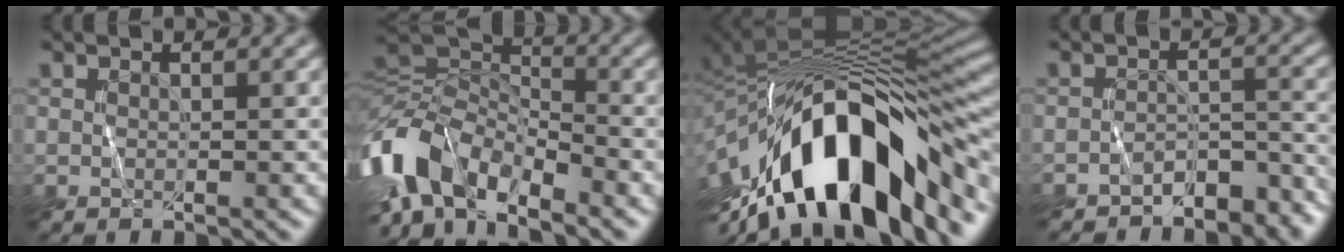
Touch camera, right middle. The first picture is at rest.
{"total": 9.8, "force": [-5.7, 5.2, 6.1], "torque": [-0.118, -0.003, -0.118]}
{"total": 16.2, "force": [-6.5, 7.3, 13.0], "torque": [-0.201, 0.020, -0.109]}
{"total": 4.1, "force": [-3.7, 1.4, 0.8], "torque": [-0.002, 0.001, -0.056]}